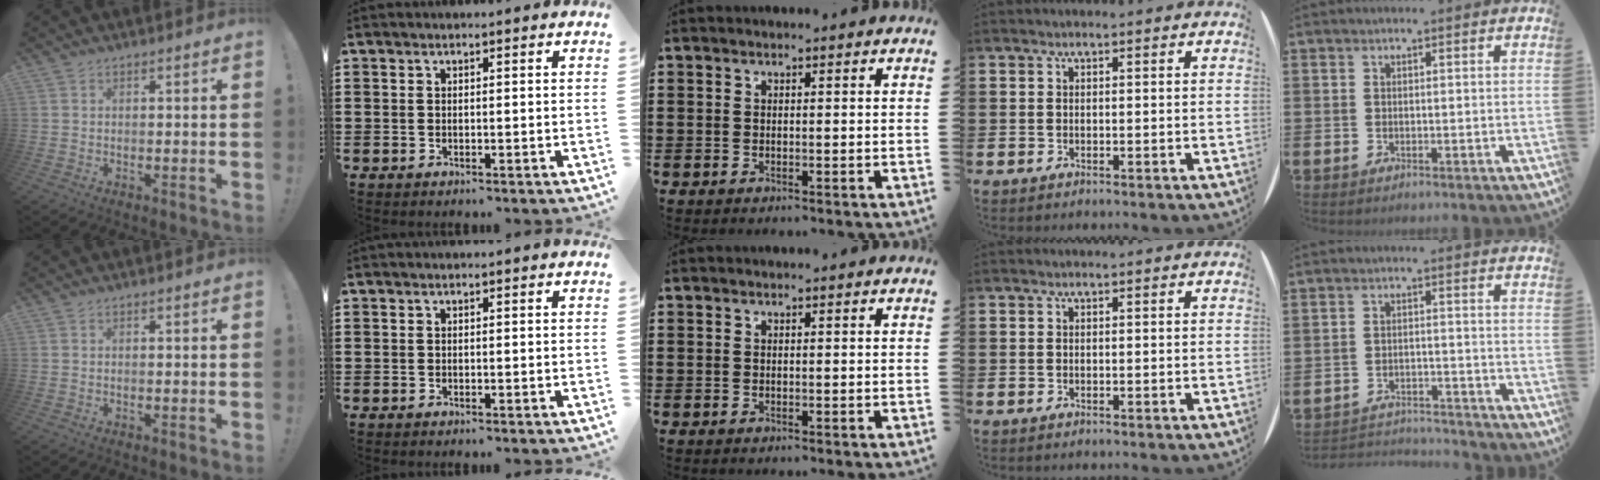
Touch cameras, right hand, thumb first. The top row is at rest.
{"little": {"total": 2.9, "force": [-2.9, 0.4, 0.0], "torque": [-0.008, 0.003, -0.064]}}